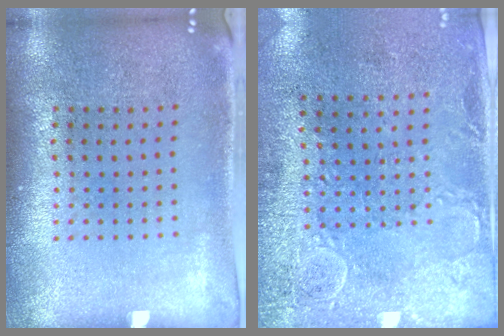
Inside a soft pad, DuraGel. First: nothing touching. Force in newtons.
{"total": 2.9, "press": 2.3, "slide": 1.8}